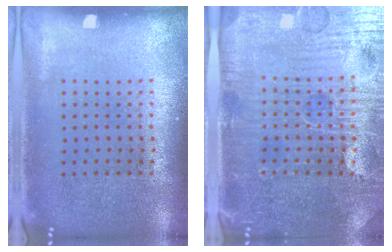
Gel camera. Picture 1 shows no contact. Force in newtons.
{"total": 5.0, "press": 4.7, "slide": 1.8}